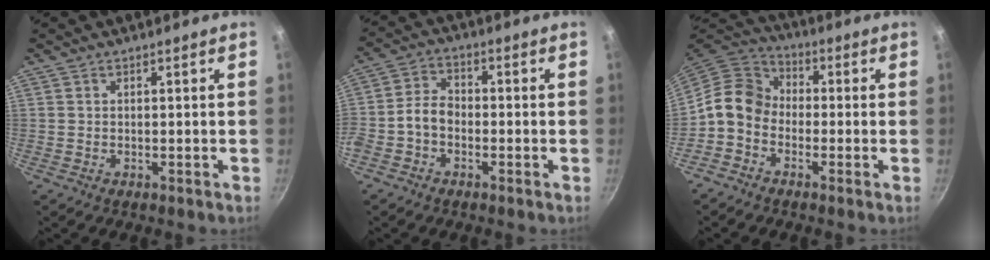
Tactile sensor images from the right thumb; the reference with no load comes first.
{"total": 5.2, "force": [-2.0, 3.6, 3.1], "torque": [-0.054, 0.031, -0.052]}
{"total": 8.7, "force": [-2.1, 7.0, 4.8], "torque": [-0.064, 0.039, -0.067]}